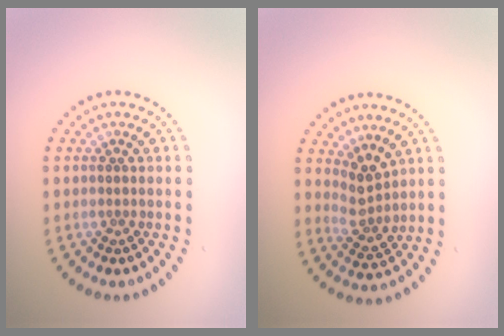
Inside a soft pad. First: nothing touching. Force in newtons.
{"total": 2.8, "press": 2.1, "slide": 1.9}